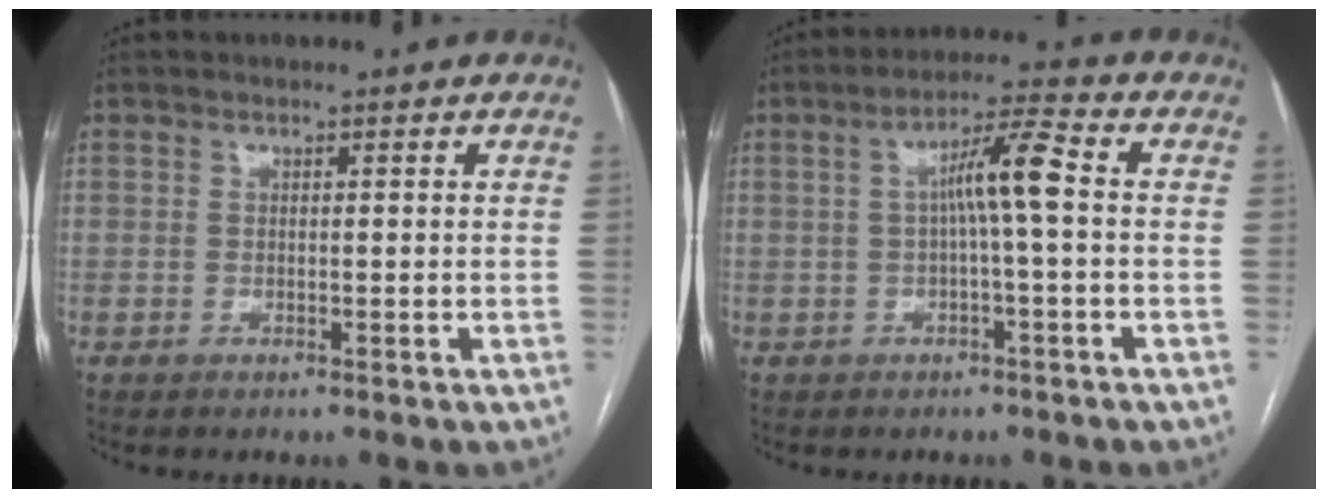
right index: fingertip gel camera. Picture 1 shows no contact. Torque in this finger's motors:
{"motor_torque": [0.74, 0.17, 0.22, 0.09]}